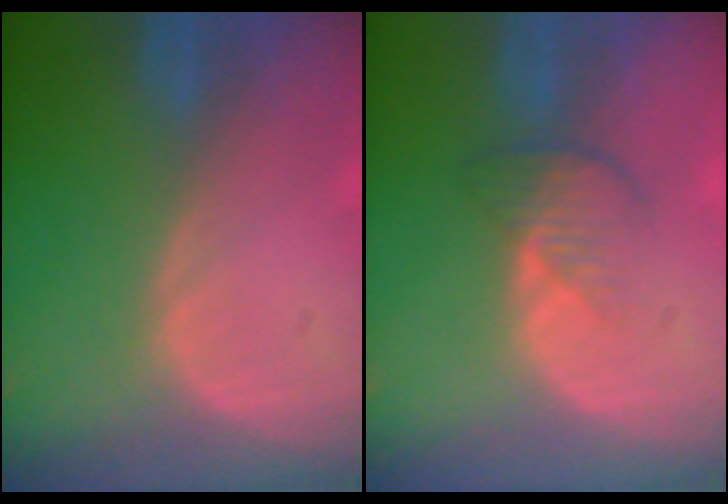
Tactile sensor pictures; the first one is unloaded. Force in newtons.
{"total": 3.7, "press": 3.4, "slide": 1.5}